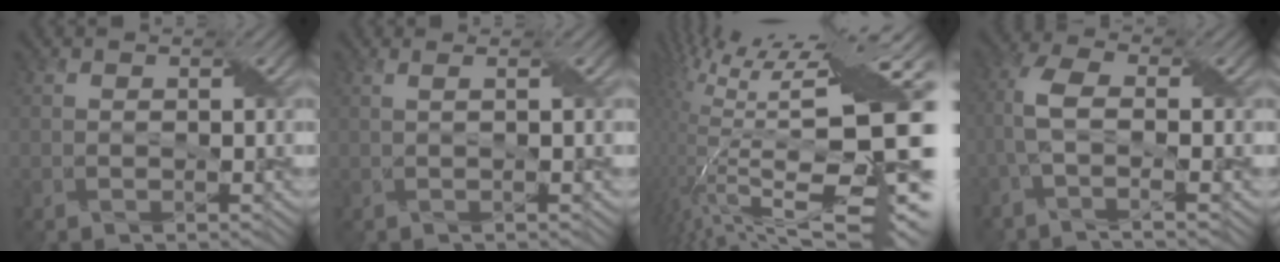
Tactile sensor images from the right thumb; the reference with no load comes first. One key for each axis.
{"total": 2.4, "fx": 0.3, "fy": 0.5, "fz": 2.3, "tx": -0.033, "ty": 0.010, "tz": -0.012}
{"total": 15.2, "fx": 0.0, "fy": 3.6, "fz": 14.8, "tx": -0.250, "ty": 0.013, "tz": 0.011}
{"total": 5.8, "fx": -1.3, "fy": 1.6, "fz": 5.5, "tx": -0.116, "ty": 0.007, "tz": -0.037}